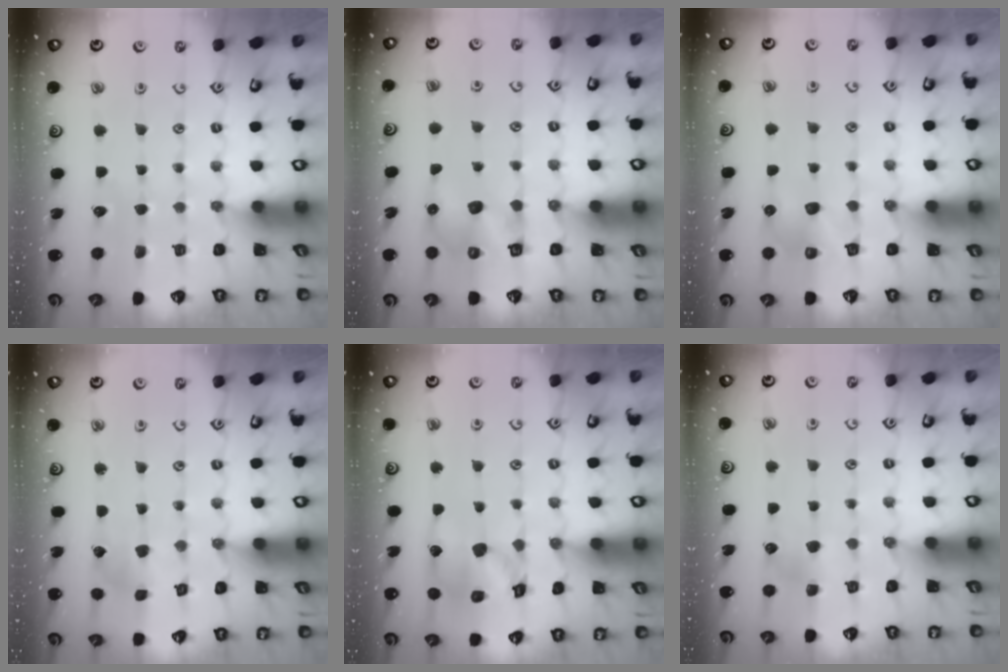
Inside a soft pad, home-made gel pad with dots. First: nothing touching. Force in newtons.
{"total": 6.3, "press": 6.3, "slide": 0.7}
{"total": 6.9, "press": 6.9, "slide": 0.2}
{"total": 2.6, "press": 2.6, "slide": 0.3}
{"total": 13.7, "press": 13.6, "slide": 1.8}
{"total": 5.6, "press": 5.6, "slide": 0.4}